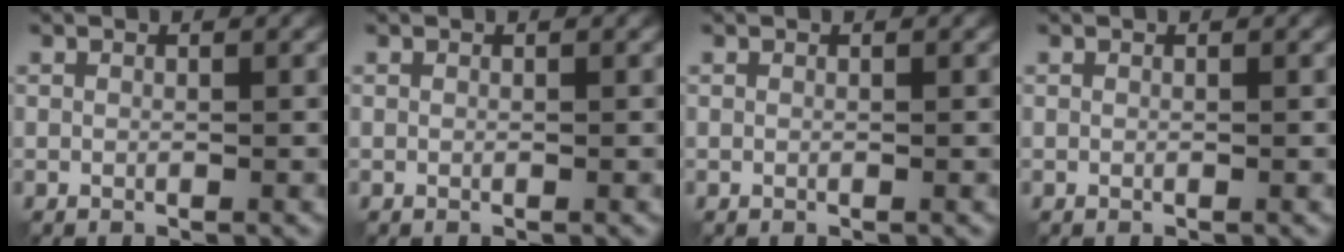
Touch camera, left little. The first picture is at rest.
{"total": 0.0}
{"total": 0.0}
{"total": 0.0}